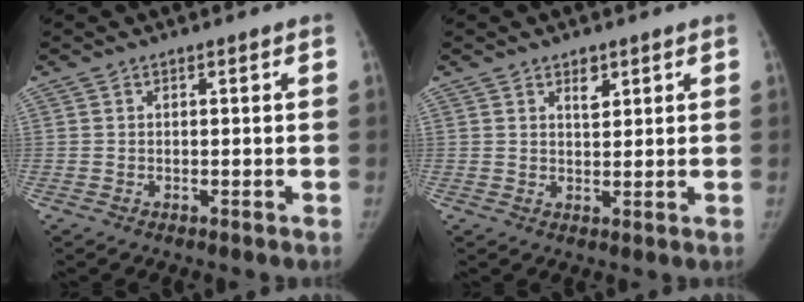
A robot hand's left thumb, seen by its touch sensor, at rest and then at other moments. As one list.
[{"total": 2.7, "force": [1.6, 1.6, 1.6], "torque": [-0.010, -0.010, 0.027]}]